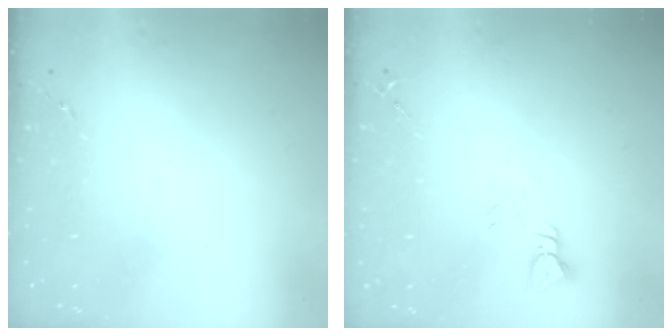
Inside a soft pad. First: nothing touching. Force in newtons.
{"total": 2.8, "press": 2.8, "slide": 0.2}